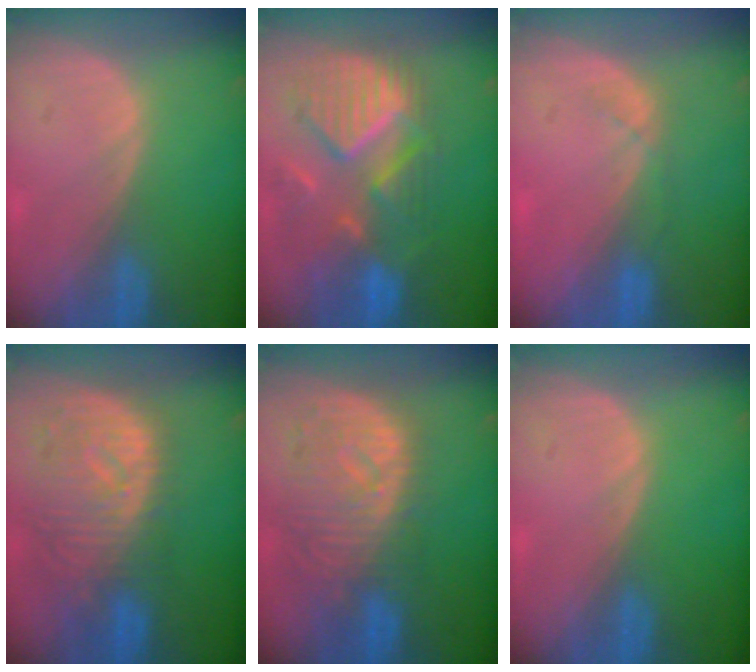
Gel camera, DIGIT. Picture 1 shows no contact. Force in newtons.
{"total": 11.4, "press": 10.1, "slide": 5.2}
{"total": 2.1, "press": 1.9, "slide": 0.9}
{"total": 11.2, "press": 9.7, "slide": 5.5}
{"total": 11.1, "press": 9.7, "slide": 5.3}
{"total": 0.0}